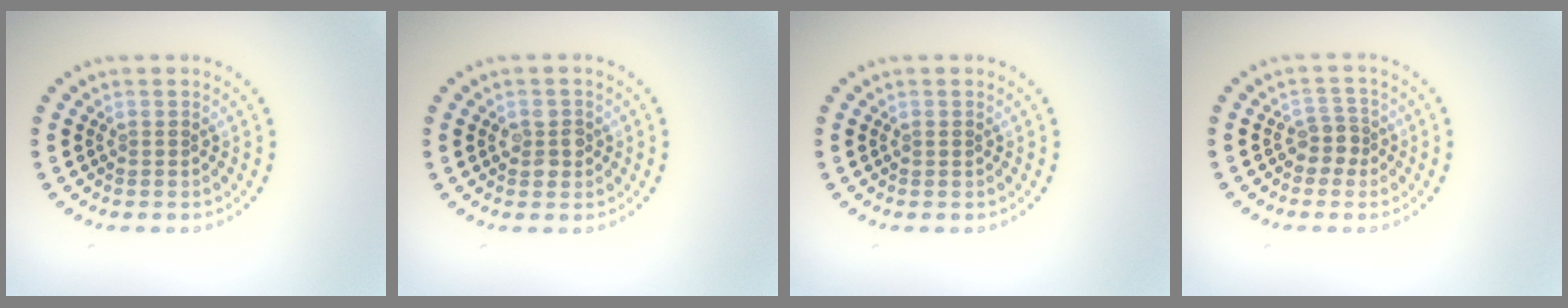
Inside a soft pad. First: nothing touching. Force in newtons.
{"total": 2.0, "press": 1.9, "slide": 0.4}
{"total": 0.5, "press": 0.5, "slide": 0.0}
{"total": 1.9, "press": 1.5, "slide": 1.2}